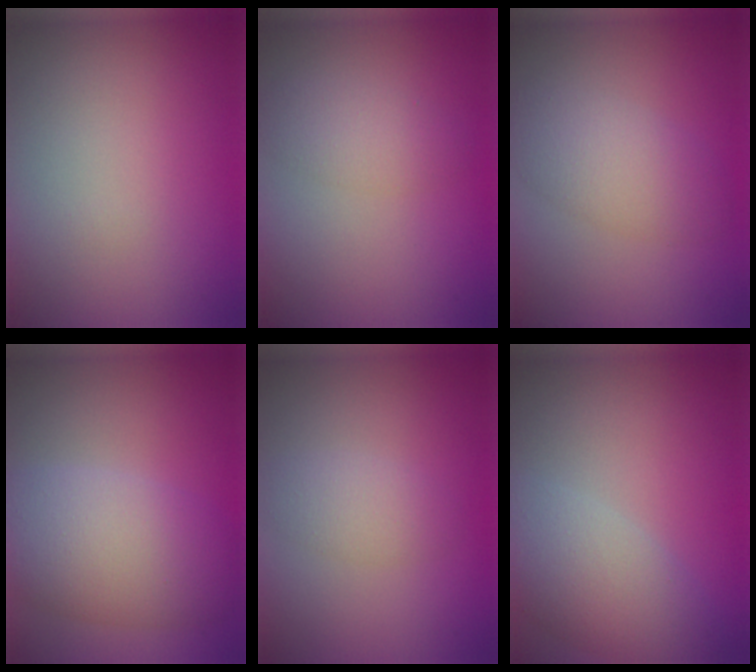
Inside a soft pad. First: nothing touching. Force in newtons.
{"total": 2.4, "press": 2.4, "slide": 0.1}
{"total": 4.1, "press": 4.1, "slide": 0.3}
{"total": 8.1, "press": 8.1, "slide": 0.4}
{"total": 1.5, "press": 1.5, "slide": 0.0}
{"total": 5.4, "press": 5.4, "slide": 0.4}